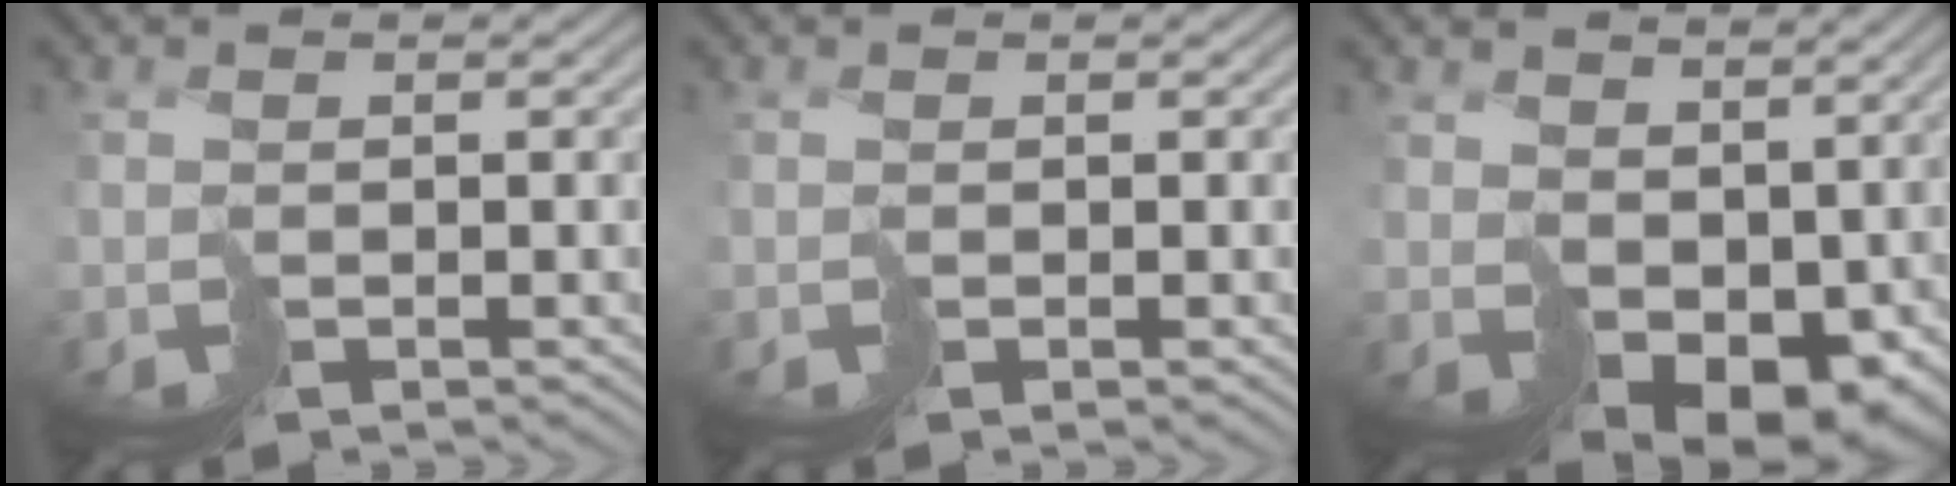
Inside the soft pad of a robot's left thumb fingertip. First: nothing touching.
{"total": 0.0}
{"total": 10.9, "force": [2.1, 7.7, 7.4], "torque": [-0.144, -0.037, 0.077]}